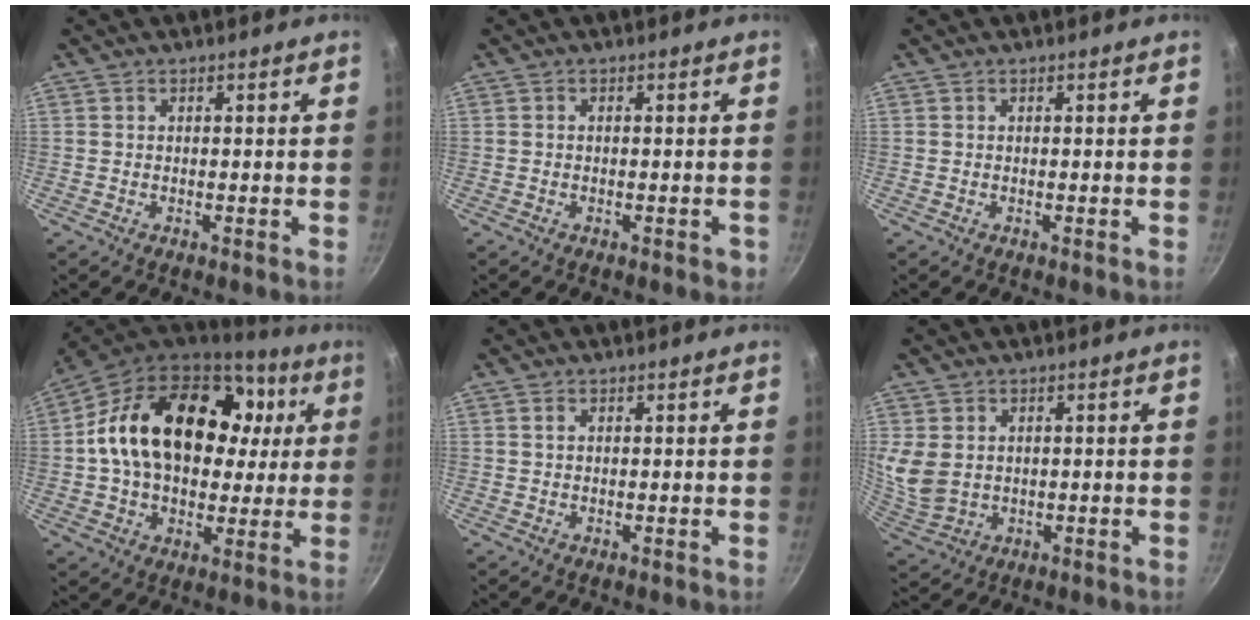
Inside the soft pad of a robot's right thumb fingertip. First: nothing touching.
{"total": 1.4, "force": [-0.6, 0.7, 1.0], "torque": [-0.013, 0.004, -0.008]}
{"total": 0.0}
{"total": 27.5, "force": [5.5, 18.7, 19.4], "torque": [-0.314, 0.024, 0.088]}
{"total": 1.0, "force": [0.5, 0.5, 0.6], "torque": [-0.013, 0.002, 0.009]}
{"total": 7.3, "force": [1.3, 5.7, 4.3], "torque": [-0.077, -0.016, 0.041]}